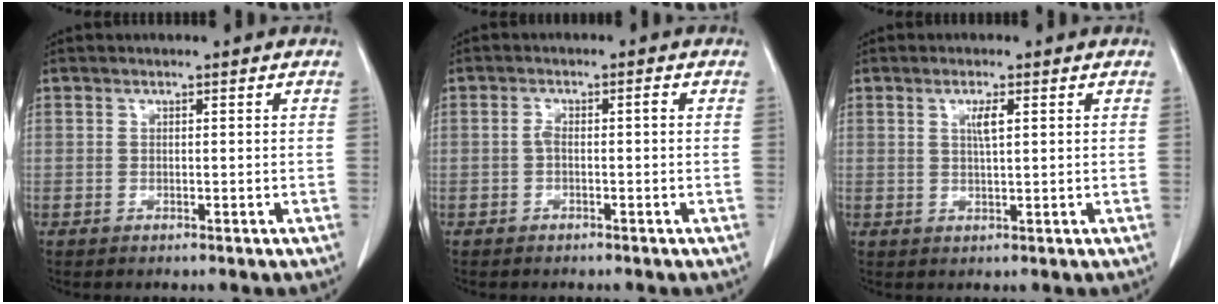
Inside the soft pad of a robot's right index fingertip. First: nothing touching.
{"total": 1.8, "force": [-0.2, 0.6, 1.7], "torque": [-0.030, 0.008, -0.002]}
{"total": 2.3, "force": [0.8, 0.2, 2.1], "torque": [-0.042, -0.001, 0.016]}